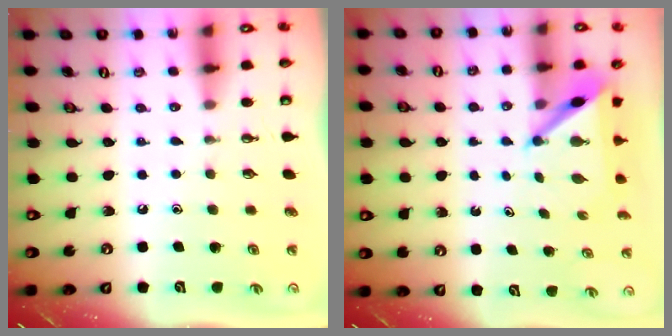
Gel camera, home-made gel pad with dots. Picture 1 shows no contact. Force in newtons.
{"total": 4.1, "press": 4.1, "slide": 0.4}